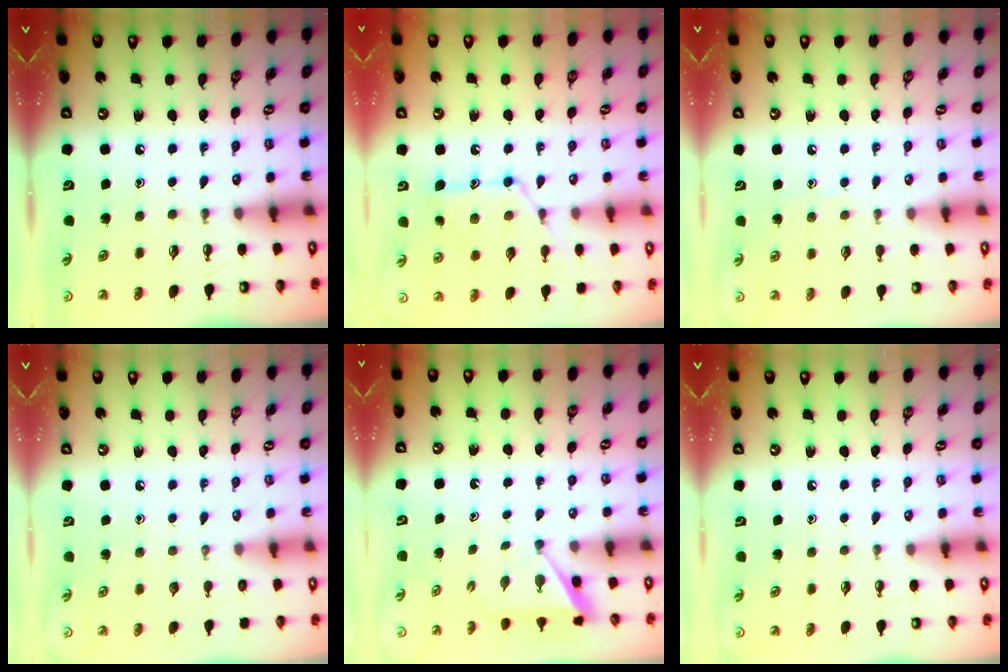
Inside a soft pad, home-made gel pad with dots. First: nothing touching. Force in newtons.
{"total": 10.9, "press": 10.9, "slide": 0.1}
{"total": 5.4, "press": 5.3, "slide": 0.8}
{"total": 0.0}
{"total": 3.0, "press": 3.0, "slide": 0.3}
{"total": 0.0}